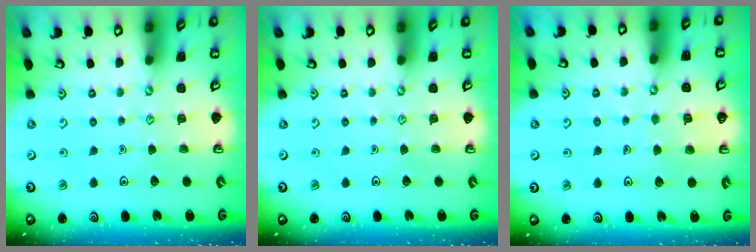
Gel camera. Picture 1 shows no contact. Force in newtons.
{"total": 0.0}
{"total": 5.1, "press": 5.1, "slide": 0.5}